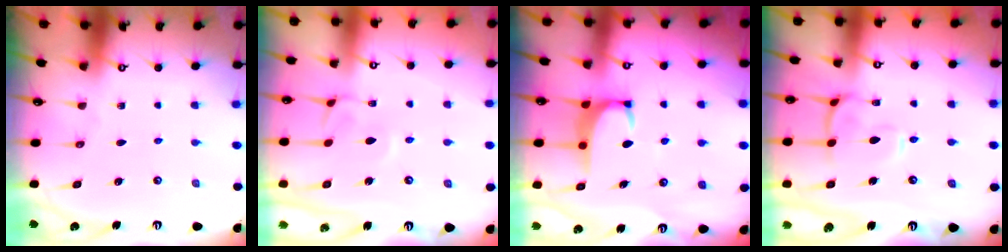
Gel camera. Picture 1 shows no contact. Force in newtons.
{"total": 3.0, "press": 3.0, "slide": 0.4}
{"total": 2.5, "press": 2.5, "slide": 0.5}
{"total": 4.4, "press": 4.2, "slide": 1.3}